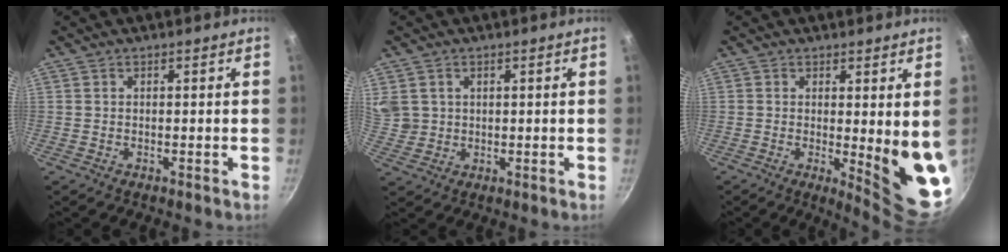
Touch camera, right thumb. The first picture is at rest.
{"total": 6.9, "force": [2.2, 5.9, 2.8], "torque": [-0.044, -0.004, 0.053]}
{"total": 9.9, "force": [0.2, 2.4, 9.6], "torque": [-0.110, -0.031, 0.007]}